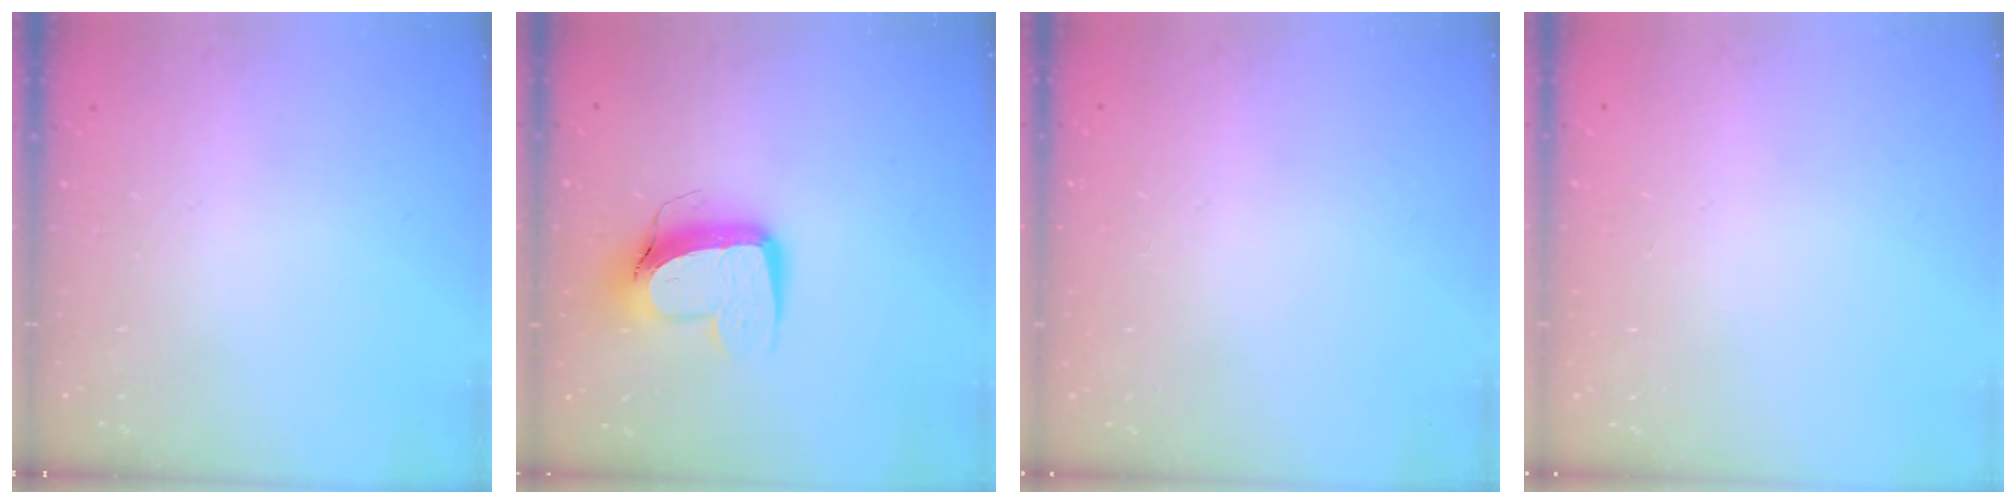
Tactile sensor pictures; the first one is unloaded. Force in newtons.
{"total": 11.6, "press": 11.5, "slide": 1.3}
{"total": 0.0}
{"total": 0.0}